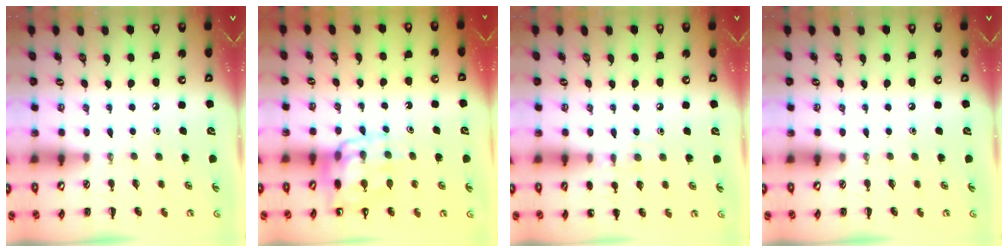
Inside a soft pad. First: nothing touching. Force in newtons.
{"total": 11.6, "press": 11.3, "slide": 2.8}
{"total": 6.7, "press": 6.5, "slide": 1.7}
{"total": 0.0}